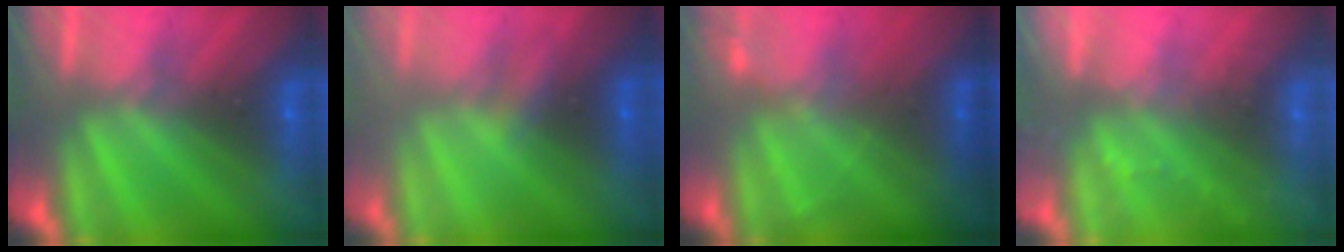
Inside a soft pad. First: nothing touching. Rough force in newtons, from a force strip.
{"total": 2.1}
{"total": 2.3}
{"total": 2.2}